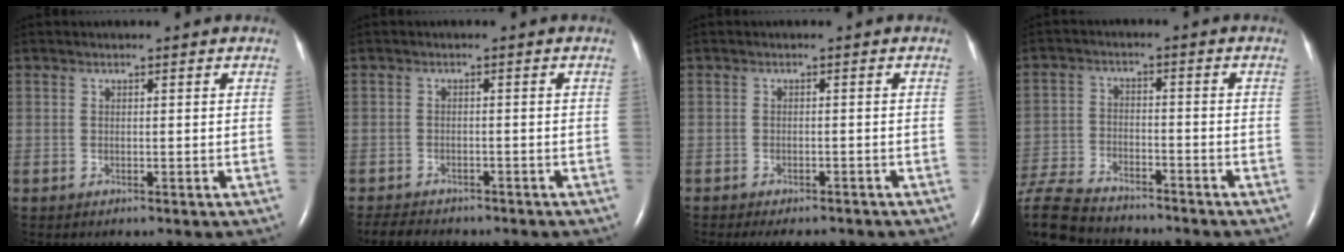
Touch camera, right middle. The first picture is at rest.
{"total": 5.8, "force": [-5.1, 1.9, 2.0], "torque": [-0.037, -0.009, -0.072]}
{"total": 6.3, "force": [-5.4, 2.1, 2.4], "torque": [-0.029, -0.006, -0.065]}
{"total": 17.0, "force": [-14.7, 5.1, 7.0], "torque": [-0.201, -0.019, -0.243]}